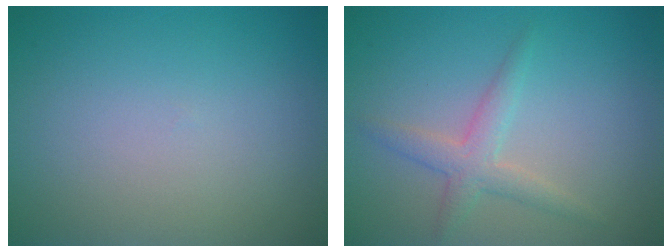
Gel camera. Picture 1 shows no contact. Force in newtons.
{"total": 2.5, "press": 2.5, "slide": 0.0}